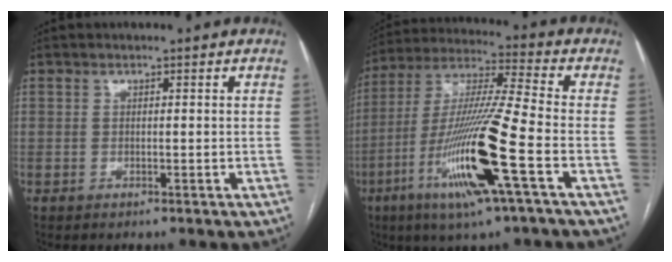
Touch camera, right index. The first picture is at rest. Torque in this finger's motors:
{"motor_torque": [2.14, 0.00, 1.05, 0.21]}